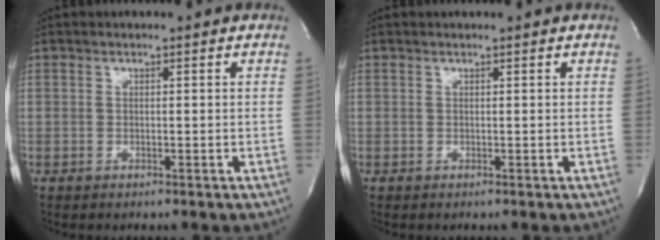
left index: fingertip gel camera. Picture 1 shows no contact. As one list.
[{"total": 1.0, "force": [0.9, 0.0, 0.3], "torque": [-0.006, 0.010, 0.013]}]